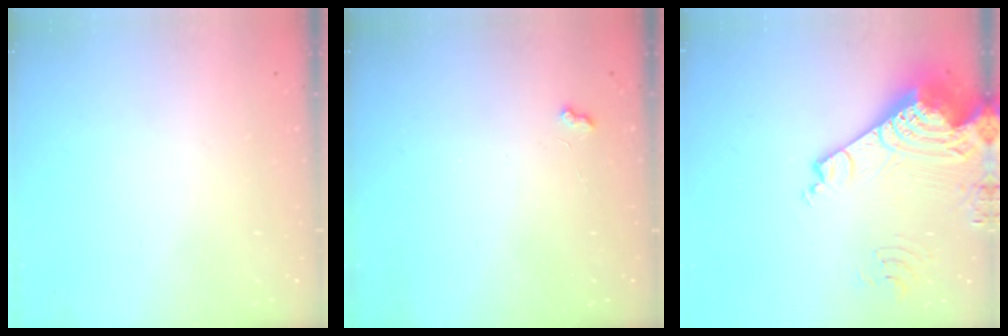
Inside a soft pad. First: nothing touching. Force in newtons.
{"total": 1.8, "press": 1.8, "slide": 0.4}
{"total": 18.4, "press": 18.3, "slide": 2.3}